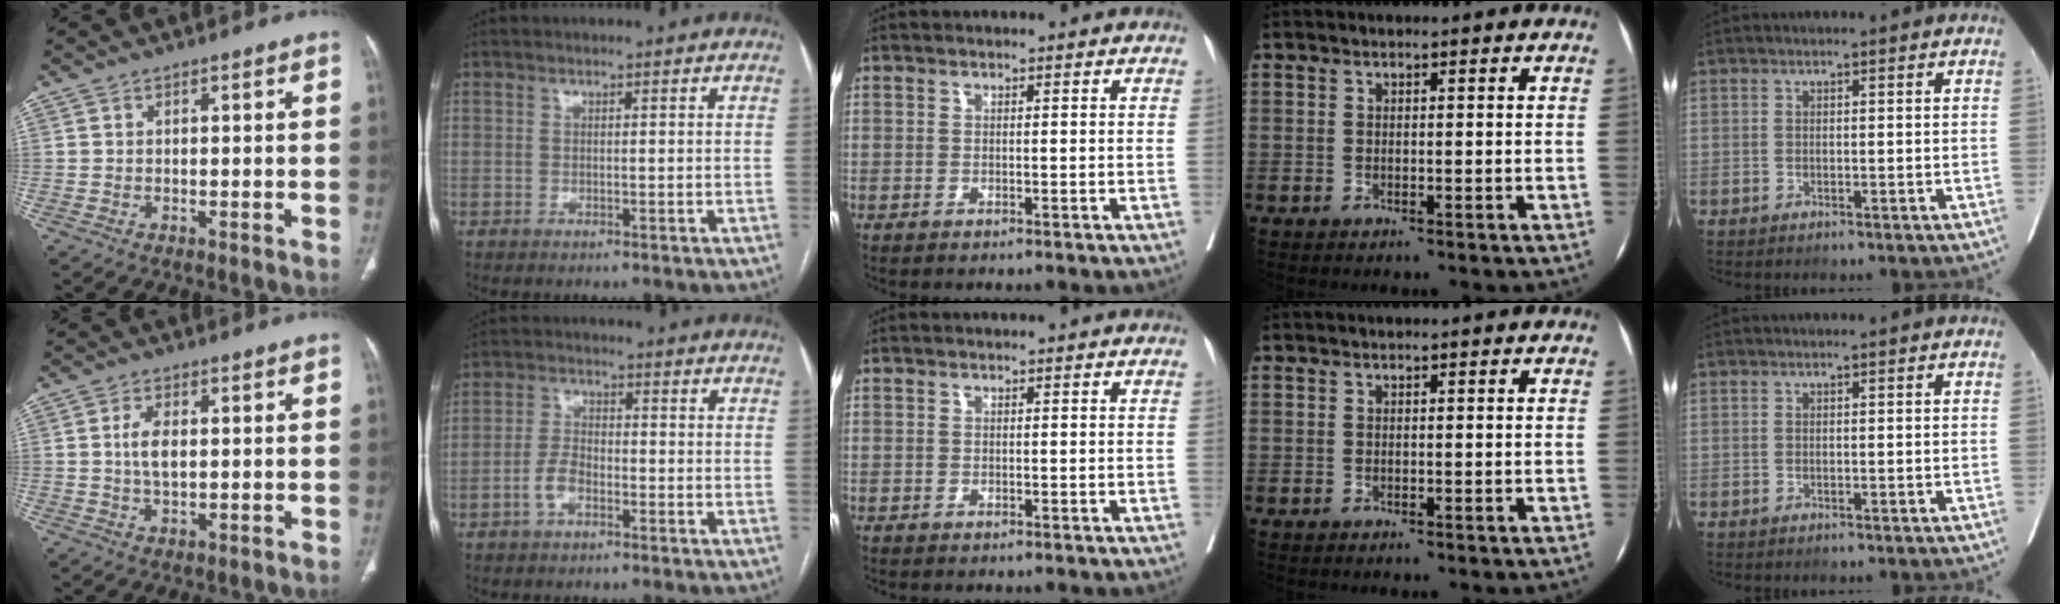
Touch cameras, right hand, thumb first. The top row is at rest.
{"thumb": {"total": 4.4, "force": [0.3, 2.2, 3.8], "torque": [-0.075, -0.001, 0.007]}, "index": {"total": 3.9, "force": [-1.9, 1.9, 2.9], "torque": [-0.063, 0.008, -0.038]}}